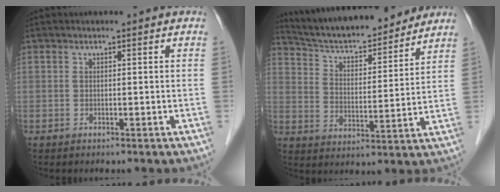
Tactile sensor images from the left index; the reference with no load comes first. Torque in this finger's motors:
{"motor_torque": [0.04, -0.65, 0.31, 0.09]}